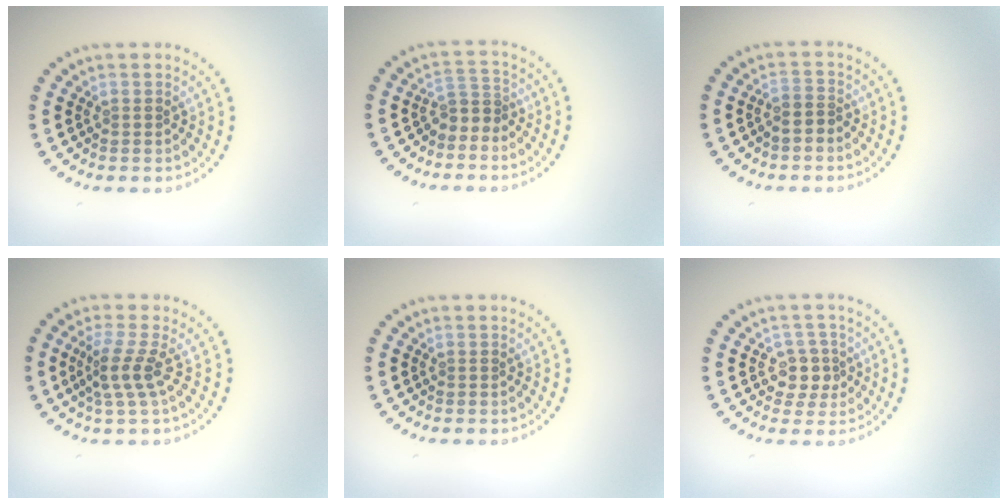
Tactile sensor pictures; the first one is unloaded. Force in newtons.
{"total": 2.0, "press": 1.3, "slide": 1.5}
{"total": 1.2, "press": 0.9, "slide": 0.8}
{"total": 2.6, "press": 1.9, "slide": 1.8}
{"total": 0.0}
{"total": 2.4, "press": 2.2, "slide": 1.1}